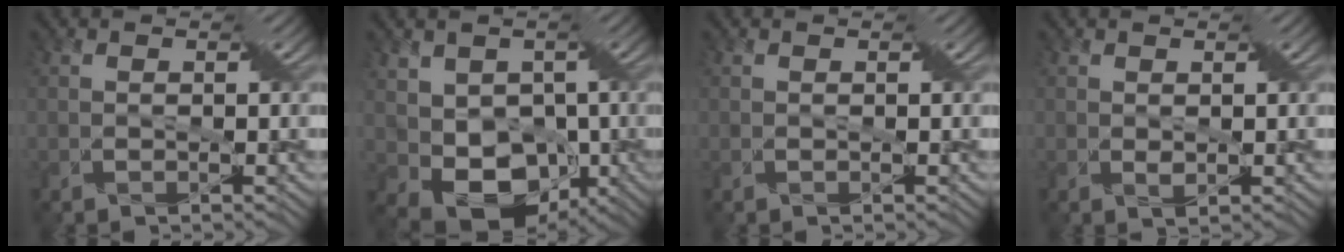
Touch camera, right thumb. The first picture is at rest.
{"total": 8.6, "force": [-0.7, 6.5, 5.5], "torque": [-0.108, -0.028, -0.008]}
{"total": 0.0}
{"total": 0.9, "force": [0.5, 0.3, 0.7], "torque": [-0.014, -0.001, 0.011]}